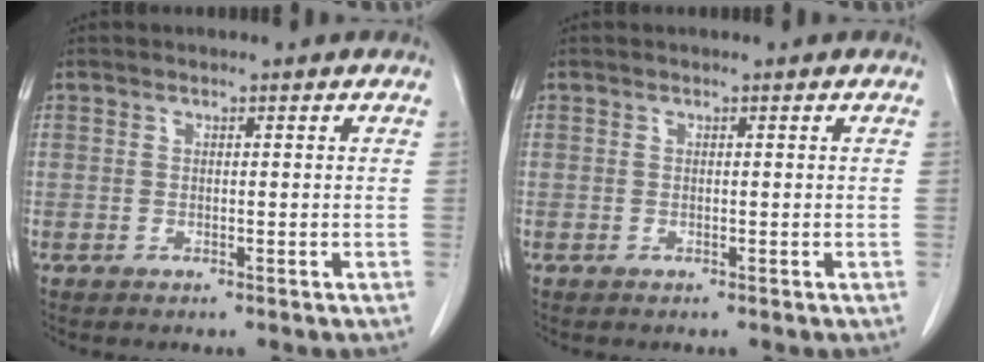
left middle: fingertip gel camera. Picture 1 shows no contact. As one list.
[{"total": 0.0}]